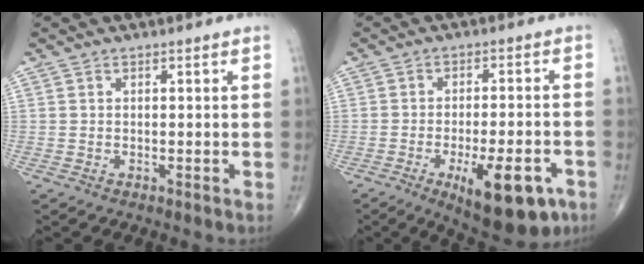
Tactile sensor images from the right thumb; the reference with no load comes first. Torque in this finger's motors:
{"motor_torque": [1.40, 1.57, 1.08, -0.95, 0.30]}